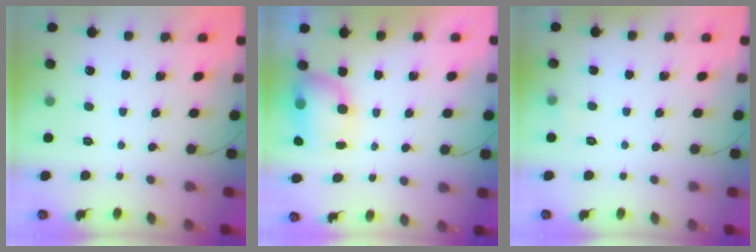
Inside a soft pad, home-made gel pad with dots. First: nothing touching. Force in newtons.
{"total": 7.2, "press": 7.1, "slide": 1.1}
{"total": 3.5, "press": 3.4, "slide": 1.0}